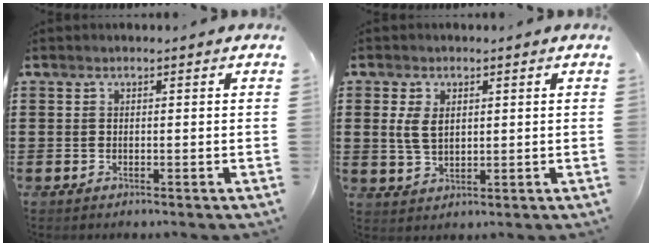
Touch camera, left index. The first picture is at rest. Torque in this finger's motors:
{"motor_torque": [0.44, -0.37, 0.15, 0.05]}